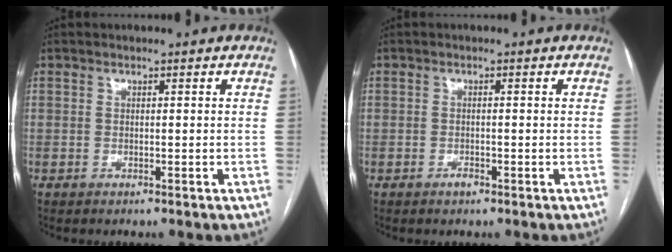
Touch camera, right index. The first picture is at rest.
{"total": 1.0, "force": [-0.7, 0.5, 0.6], "torque": [-0.006, 0.002, -0.010]}